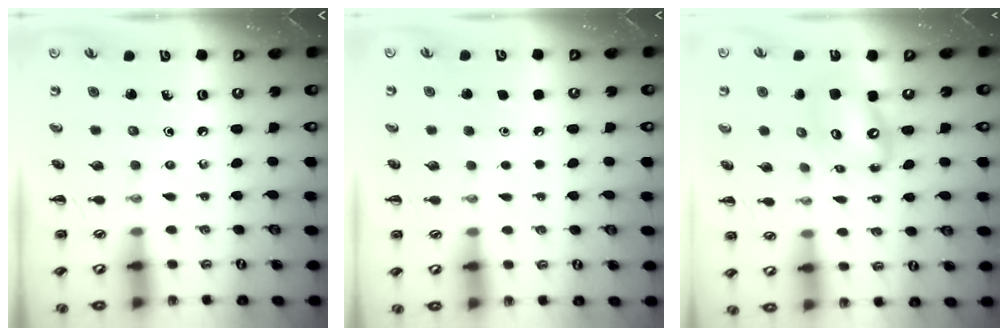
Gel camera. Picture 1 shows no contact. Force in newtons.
{"total": 1.6, "press": 1.6, "slide": 0.1}
{"total": 12.3, "press": 11.9, "slide": 3.2}